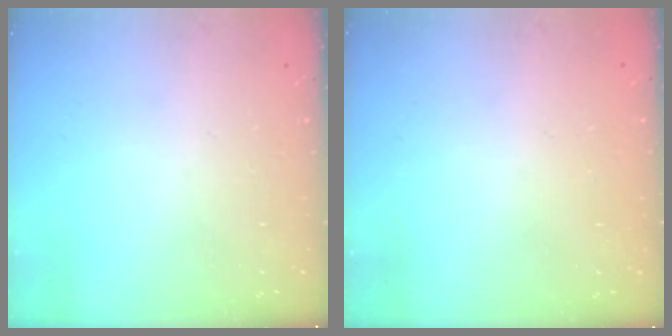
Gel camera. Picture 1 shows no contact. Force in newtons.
{"total": 0.6, "press": 0.6, "slide": 0.0}